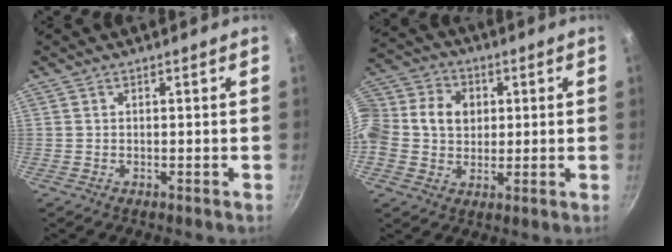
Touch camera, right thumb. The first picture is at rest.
{"total": 17.1, "force": [1.9, 14.2, 9.3], "torque": [-0.195, 0.033, 0.019]}